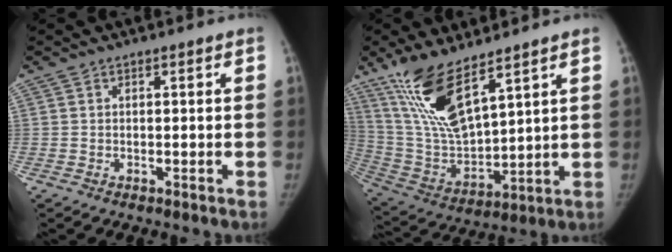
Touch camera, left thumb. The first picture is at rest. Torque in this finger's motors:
{"motor_torque": [0.31, 0.27, 1.58, -1.18, 0.30]}